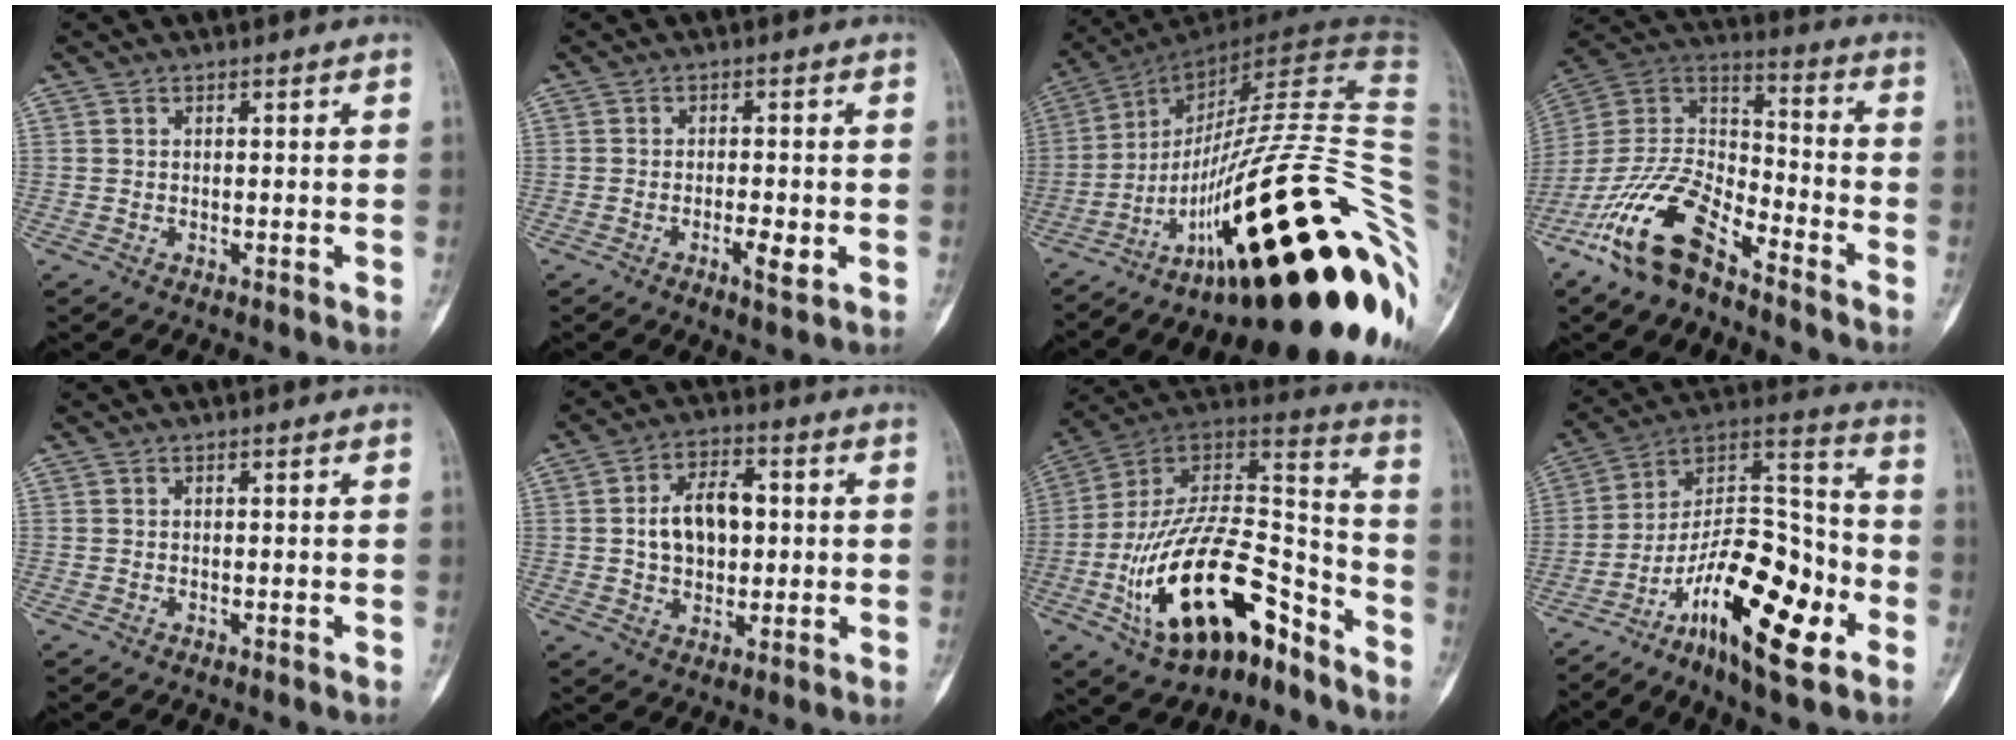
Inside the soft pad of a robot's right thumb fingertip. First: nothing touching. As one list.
[{"total": 3.7, "force": [-1.3, 1.1, 3.3], "torque": [-0.054, -0.003, -0.020]}, {"total": 41.9, "force": [-15.1, 10.4, 37.7], "torque": [-0.471, 0.072, -0.234]}, {"total": 18.1, "force": [-12.0, 7.4, 11.3], "torque": [-0.212, 0.072, -0.228]}, {"total": 0.0}, {"total": 10.5, "force": [0.8, 6.8, 7.9], "torque": [-0.106, 0.010, 0.015]}, {"total": 26.4, "force": [-13.7, 12.5, 18.8], "torque": [-0.328, 0.090, -0.226]}, {"total": 22.5, "force": [-10.0, 8.1, 18.4], "torque": [-0.289, 0.070, -0.167]}]